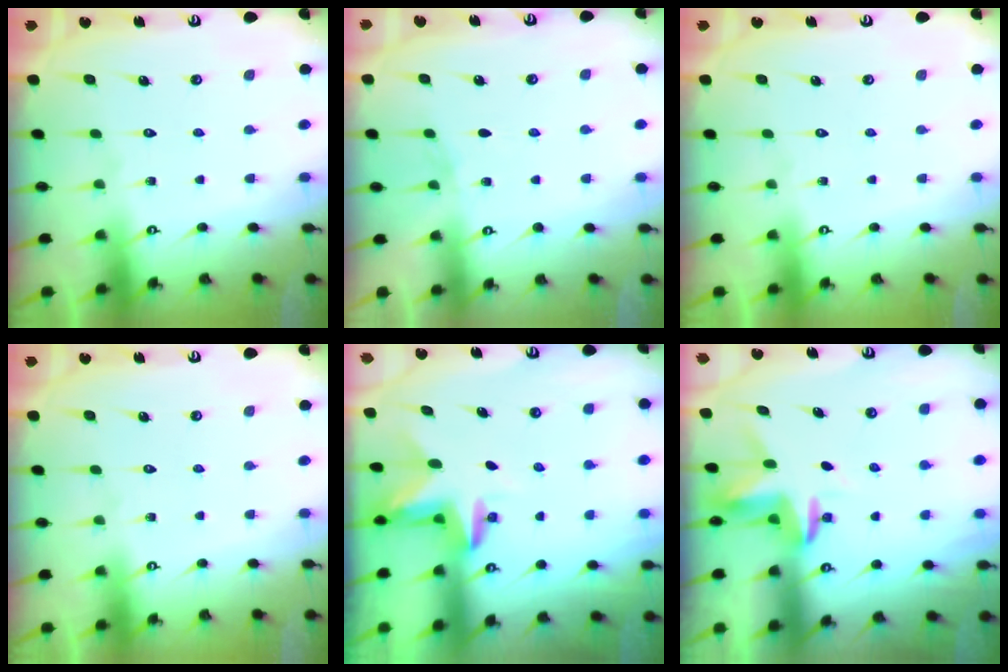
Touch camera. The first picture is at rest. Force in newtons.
{"total": 4.8, "press": 3.9, "slide": 2.7}
{"total": 0.0}
{"total": 0.0}
{"total": 3.6, "press": 3.6, "slide": 0.2}
{"total": 3.5, "press": 3.5, "slide": 0.2}